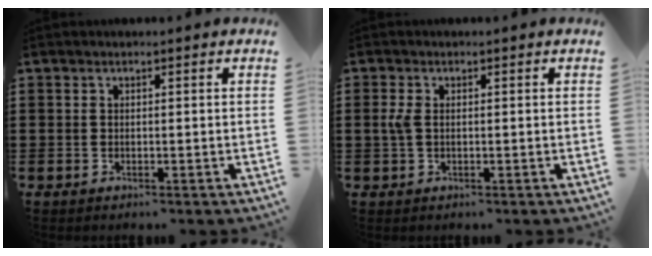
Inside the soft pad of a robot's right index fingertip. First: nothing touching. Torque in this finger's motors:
{"motor_torque": [0.43, -0.22, 0.09, 0.08]}